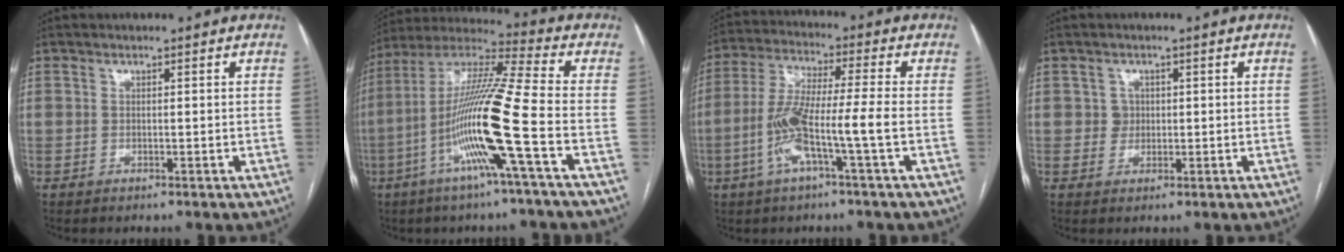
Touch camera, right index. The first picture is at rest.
{"total": 16.9, "force": [-5.4, -1.4, 15.9], "torque": [-0.314, -0.005, -0.113]}
{"total": 10.4, "force": [-3.2, -0.2, 9.9], "torque": [-0.205, 0.009, -0.067]}
{"total": 2.0, "force": [0.3, 1.9, 0.4], "torque": [-0.003, 0.002, 0.004]}